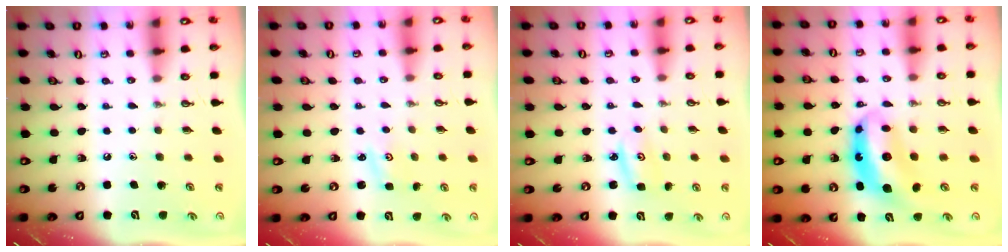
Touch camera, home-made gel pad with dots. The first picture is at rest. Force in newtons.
{"total": 1.1, "press": 1.1, "slide": 0.3}
{"total": 2.9, "press": 2.9, "slide": 0.3}
{"total": 7.9, "press": 7.8, "slide": 0.8}